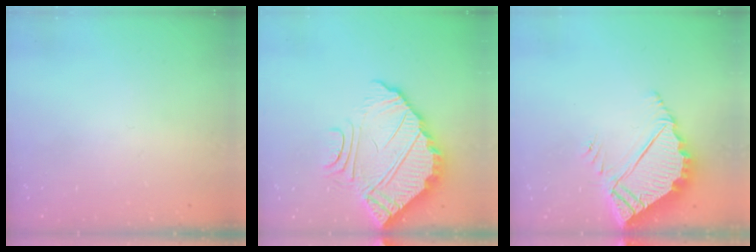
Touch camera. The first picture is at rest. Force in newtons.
{"total": 10.5, "press": 10.4, "slide": 0.7}
{"total": 7.8, "press": 7.7, "slide": 0.5}